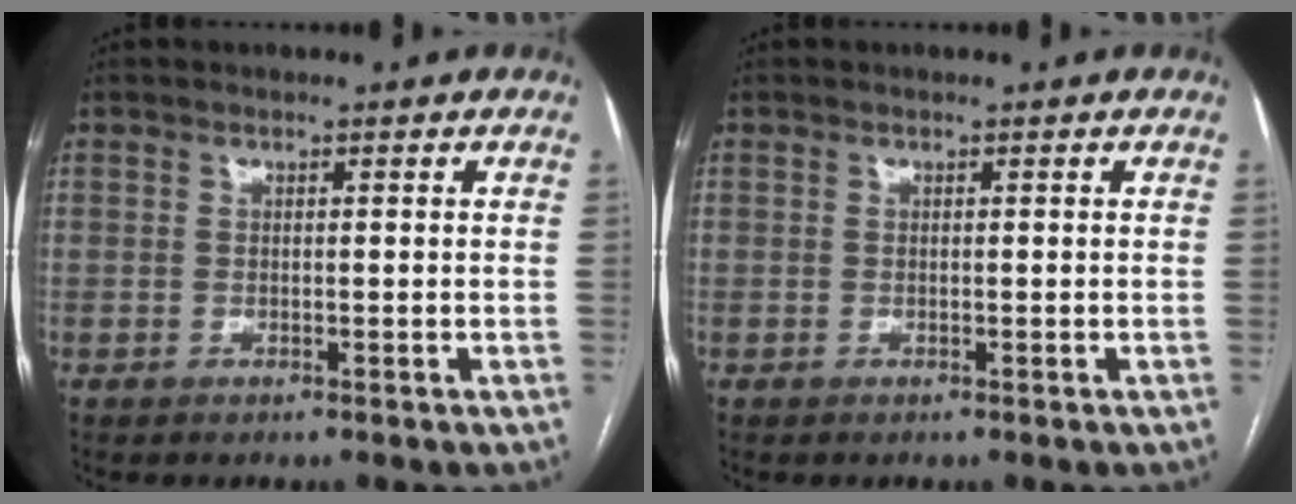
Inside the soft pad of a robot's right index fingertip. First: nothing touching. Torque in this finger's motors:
{"motor_torque": [0.00, 0.00, 0.00, 0.00]}